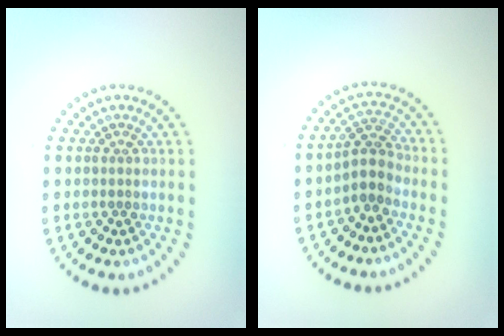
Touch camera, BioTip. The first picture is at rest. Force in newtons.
{"total": 2.5, "press": 2.0, "slide": 1.6}